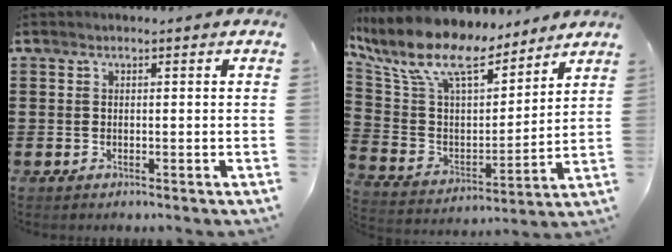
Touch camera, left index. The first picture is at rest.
{"total": 13.2, "force": [10.4, 3.9, 7.3], "torque": [-0.189, -0.062, 0.179]}